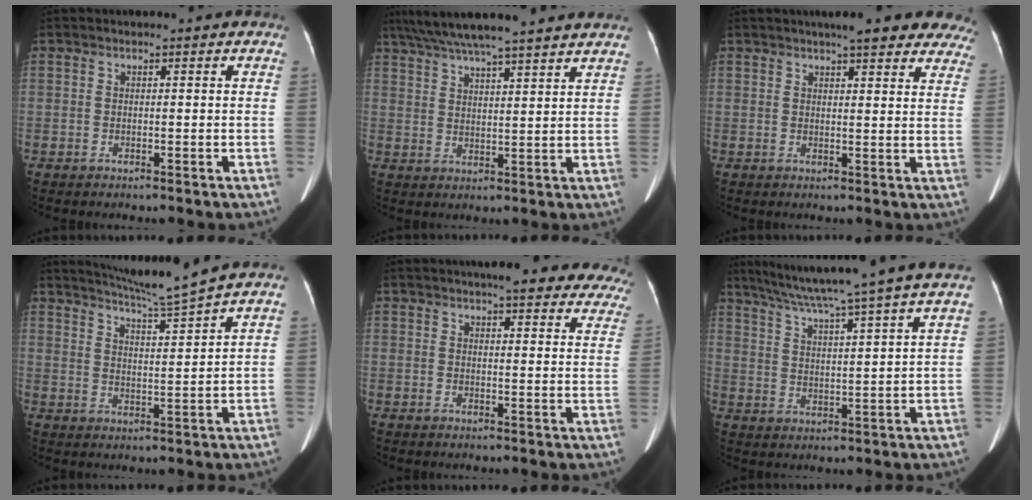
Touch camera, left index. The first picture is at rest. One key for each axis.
{"total": 18.5, "fx": 16.0, "fy": 0.6, "fz": 9.2, "tx": -0.163, "ty": 0.038, "tz": 0.229}
{"total": 15.2, "fx": 13.1, "fy": 3.1, "fz": 7.1, "tx": -0.062, "ty": 0.011, "tz": 0.138}
{"total": 7.6, "fx": 6.8, "fy": -2.4, "fz": 2.4, "tx": -0.049, "ty": -0.018, "tz": 0.122}
{"total": 19.3, "fx": 17.1, "fy": 4.0, "fz": 7.9, "tx": -0.074, "ty": -0.018, "tz": 0.179}
{"total": 15.5, "fx": 12.8, "fy": -2.5, "fz": 8.4, "tx": -0.142, "ty": -0.006, "tz": 0.184}